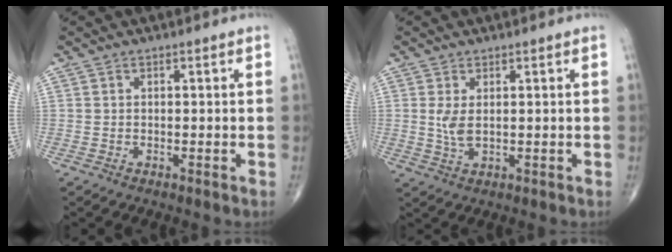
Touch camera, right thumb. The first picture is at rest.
{"total": 3.2, "force": [0.6, 1.5, 2.8], "torque": [-0.063, -0.007, 0.019]}